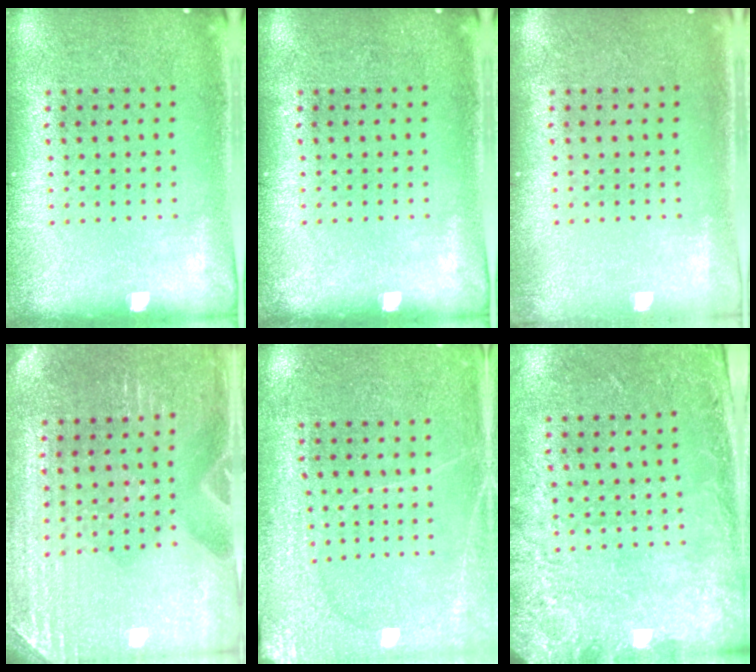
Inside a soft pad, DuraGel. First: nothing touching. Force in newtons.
{"total": 0.0}
{"total": 0.8, "press": 0.7, "slide": 0.4}
{"total": 3.0, "press": 2.9, "slide": 0.3}
{"total": 2.9, "press": 2.8, "slide": 0.4}
{"total": 2.7, "press": 1.9, "slide": 1.9}